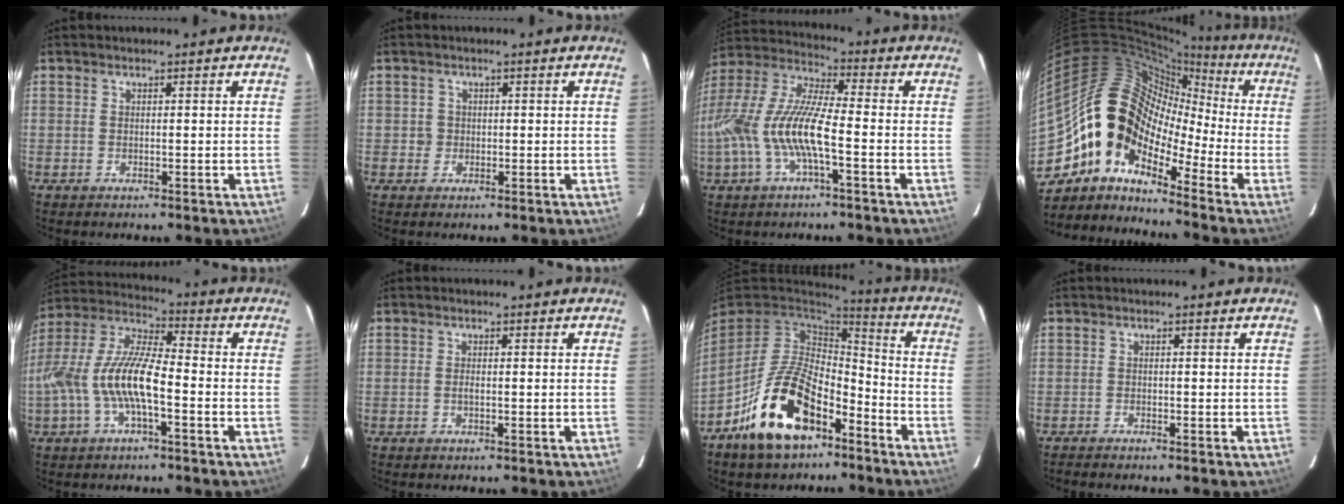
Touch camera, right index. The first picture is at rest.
{"total": 1.7, "force": [-0.2, 1.7, 0.0], "torque": [0.001, 0.004, -0.002]}
{"total": 15.7, "force": [-4.2, 3.8, 14.7], "torque": [-0.302, -0.003, -0.085]}
{"total": 13.8, "force": [-6.5, 9.5, 7.7], "torque": [-0.128, 0.020, -0.147]}
{"total": 14.5, "force": [-4.0, 4.3, 13.2], "torque": [-0.270, 0.000, -0.077]}
{"total": 0.8, "force": [-0.2, 0.2, 0.7], "torque": [-0.016, 0.000, -0.005]}
{"total": 17.3, "force": [-9.7, 8.8, 11.2], "torque": [-0.218, 0.008, -0.163]}
{"total": 1.4, "force": [-1.3, 0.1, 0.5], "torque": [-0.022, -0.003, -0.024]}